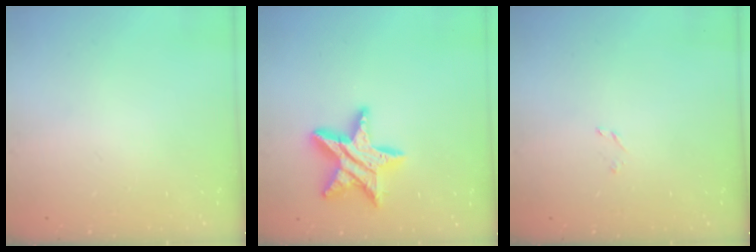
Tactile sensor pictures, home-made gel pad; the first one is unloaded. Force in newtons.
{"total": 13.7, "press": 13.7, "slide": 1.0}
{"total": 1.6, "press": 1.5, "slide": 0.3}